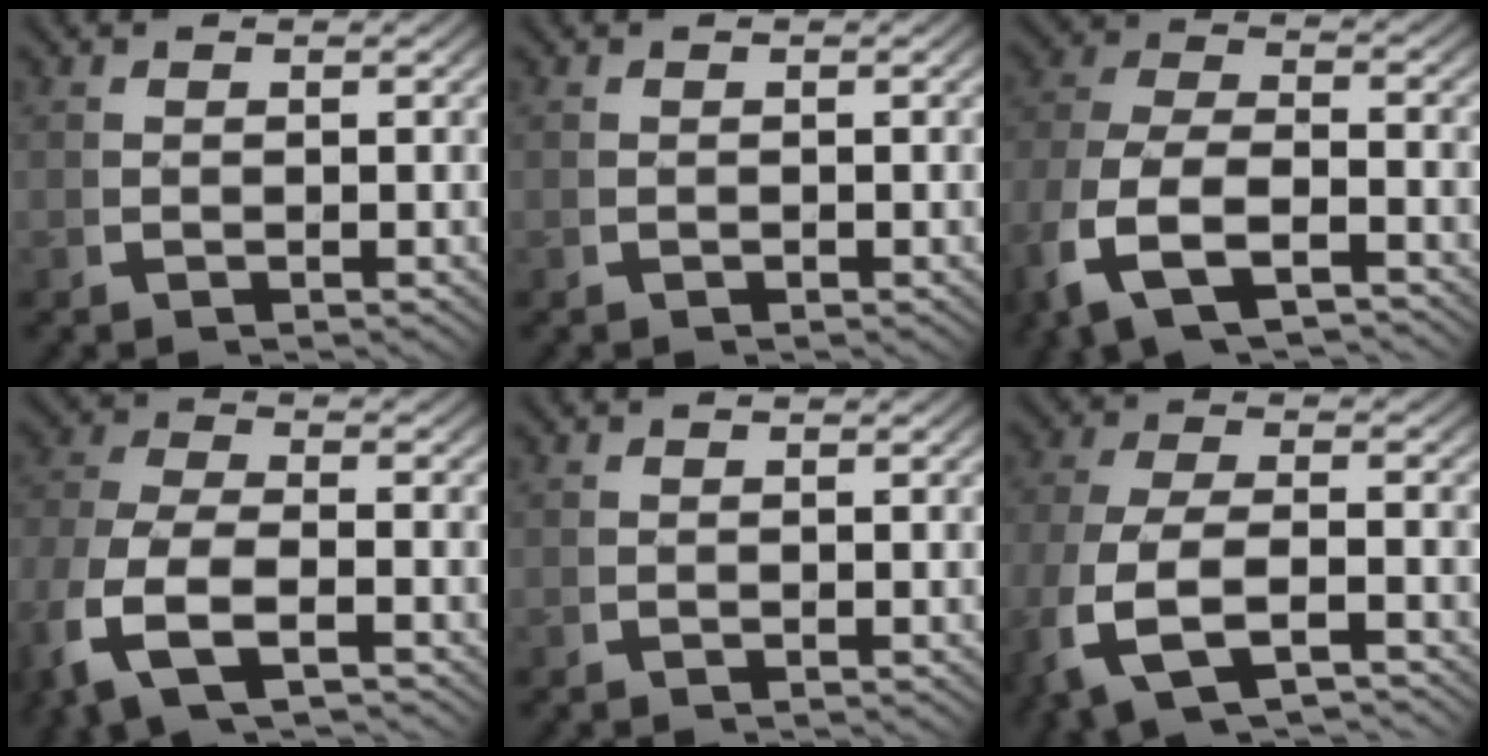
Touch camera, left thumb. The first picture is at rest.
{"total": 0.0}
{"total": 8.4, "force": [-2.1, 5.5, 6.1], "torque": [-0.155, -0.033, -0.023]}
{"total": 7.8, "force": [-1.7, 4.8, 5.9], "torque": [-0.153, -0.026, -0.017]}
{"total": 0.0}
{"total": 8.3, "force": [-2.3, 4.7, 6.4], "torque": [-0.169, -0.025, -0.025]}